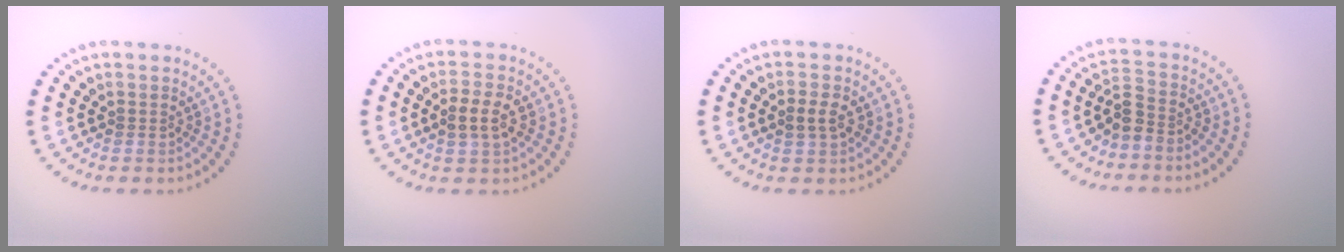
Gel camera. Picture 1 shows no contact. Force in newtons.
{"total": 2.8, "press": 2.8, "slide": 0.3}
{"total": 1.9, "press": 1.9, "slide": 0.3}
{"total": 2.6, "press": 2.0, "slide": 1.6}